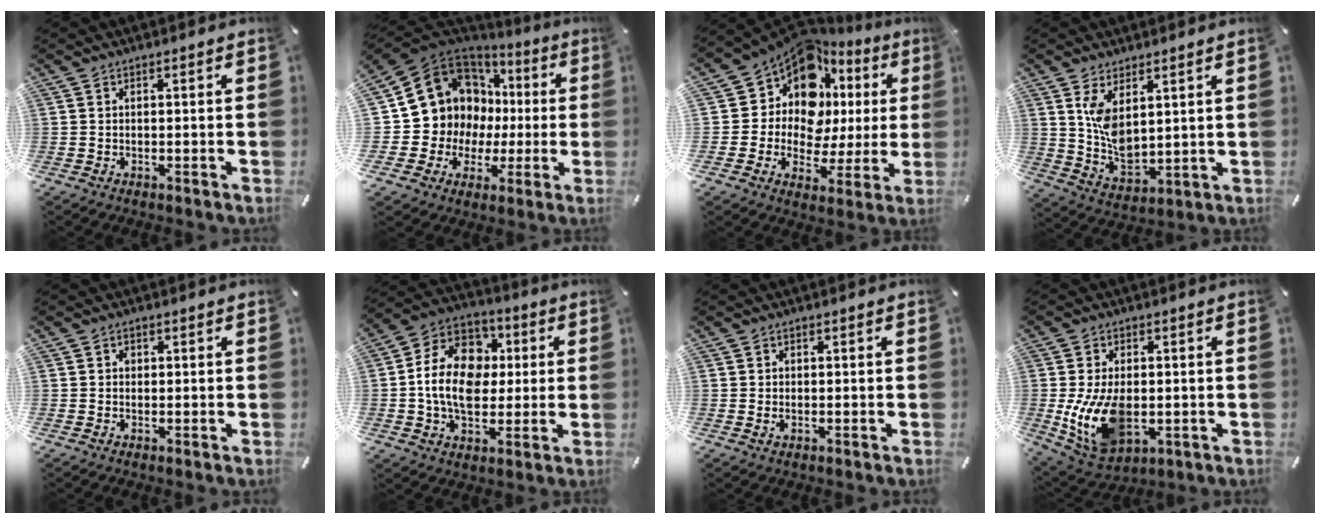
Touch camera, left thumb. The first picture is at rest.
{"total": 11.9, "force": [3.8, 11.2, 1.9], "torque": [-0.048, -0.063, 0.092]}
{"total": 13.6, "force": [7.0, 9.7, 6.5], "torque": [-0.120, -0.070, 0.128]}
{"total": 8.2, "force": [3.7, 4.6, 5.6], "torque": [-0.119, -0.027, 0.066]}
{"total": 1.1, "force": [0.2, 1.0, 0.4], "torque": [-0.001, 0.002, 0.001]}
{"total": 15.3, "force": [-0.3, 12.1, 9.3], "torque": [-0.194, 0.013, -0.005]}
{"total": 1.0, "force": [0.1, 0.8, 0.6], "torque": [-0.005, 0.001, -0.001]}
{"total": 13.5, "force": [-1.4, 8.8, 10.1], "torque": [-0.206, -0.009, -0.020]}